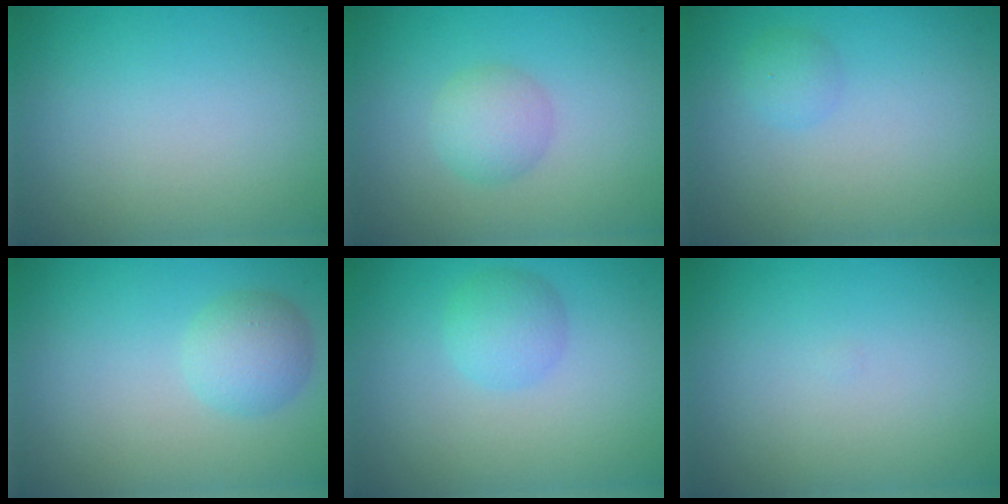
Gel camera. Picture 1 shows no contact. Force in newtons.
{"total": 2.4, "press": 2.4, "slide": 0.1}
{"total": 1.1, "press": 1.1, "slide": 0.1}
{"total": 2.6, "press": 2.6, "slide": 0.1}
{"total": 2.2, "press": 2.2, "slide": 0.0}
{"total": 0.0}